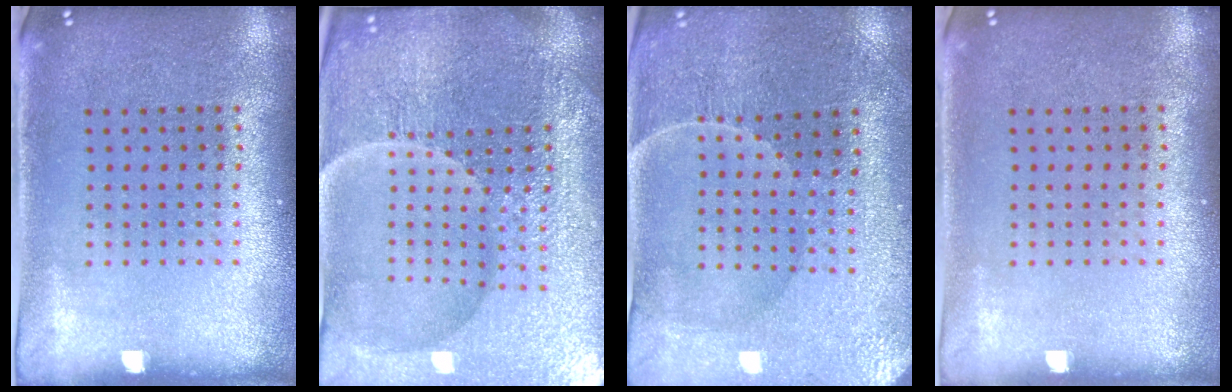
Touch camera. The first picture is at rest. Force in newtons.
{"total": 5.7, "press": 5.3, "slide": 2.0}
{"total": 1.3, "press": 1.2, "slide": 0.3}
{"total": 0.0}